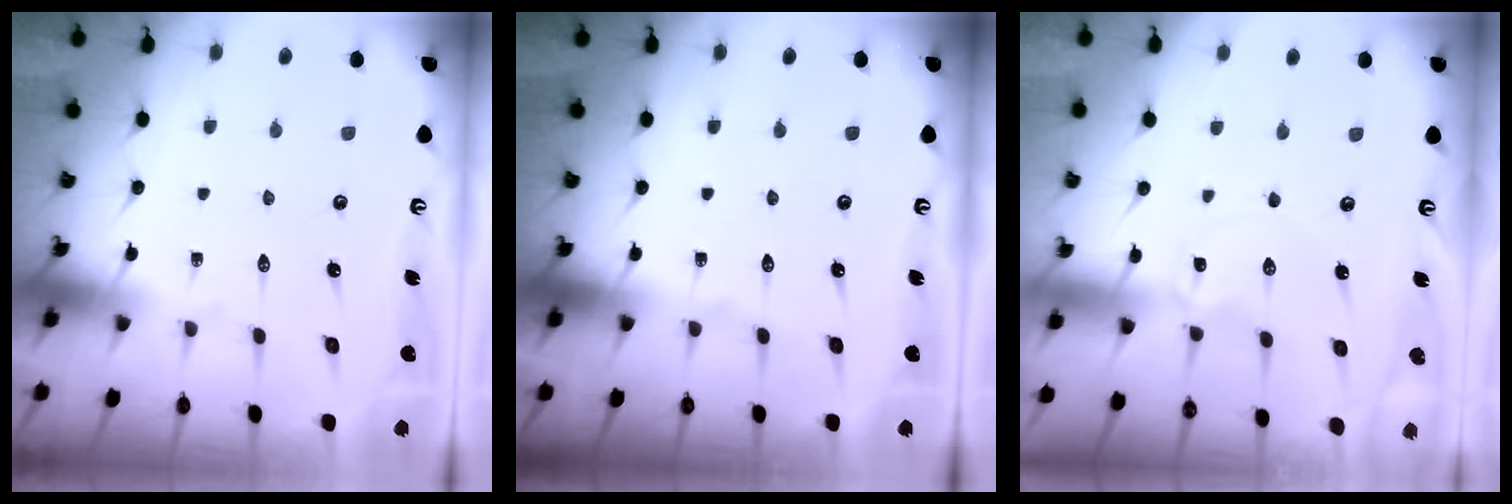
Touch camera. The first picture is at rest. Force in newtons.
{"total": 0.0}
{"total": 1.0, "press": 1.0, "slide": 0.1}